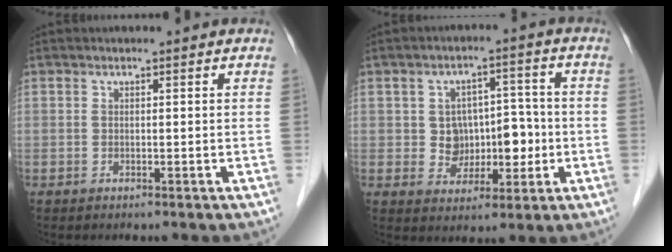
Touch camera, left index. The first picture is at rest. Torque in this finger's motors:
{"motor_torque": [0.07, 0.00, 0.13, 0.06]}